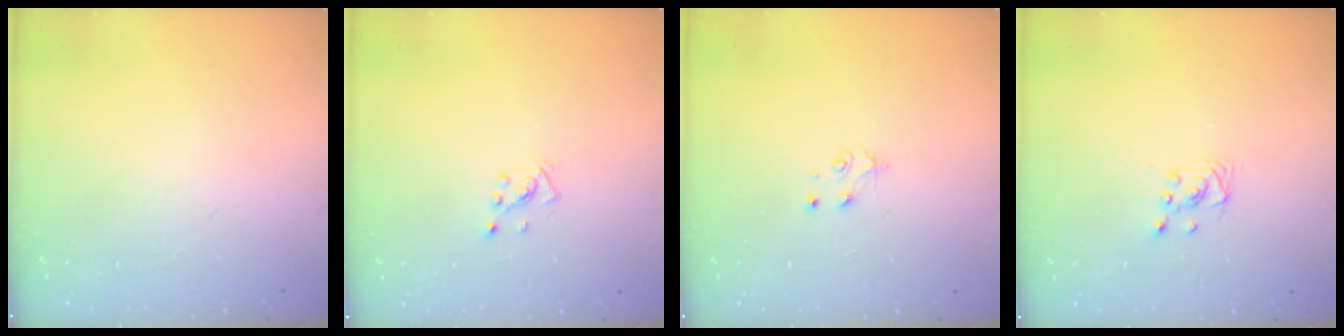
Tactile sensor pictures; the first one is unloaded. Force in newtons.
{"total": 2.2, "press": 2.2, "slide": 0.6}
{"total": 4.0, "press": 3.9, "slide": 0.4}
{"total": 2.6, "press": 2.6, "slide": 0.3}